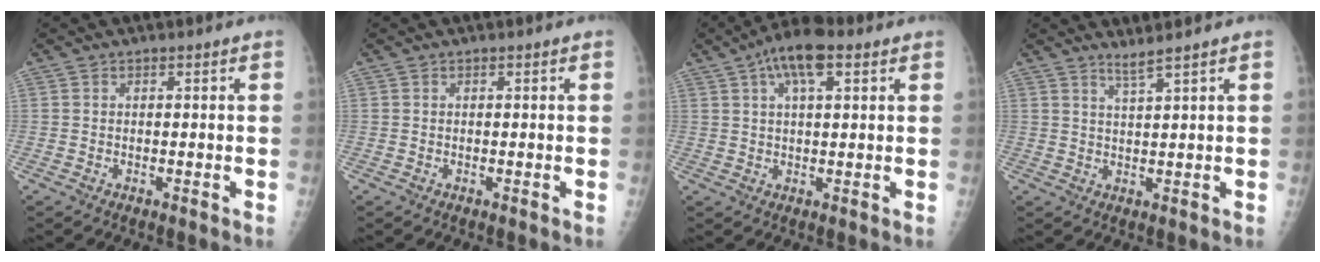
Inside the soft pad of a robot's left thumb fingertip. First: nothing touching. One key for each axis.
{"total": 0.0}
{"total": 8.9, "fx": 4.3, "fy": 3.6, "fz": 6.9, "tx": -0.113, "ty": 0.011, "tz": 0.070}
{"total": 2.1, "fx": 1.8, "fy": -0.7, "fz": 0.8, "tx": -0.017, "ty": -0.020, "tz": 0.036}